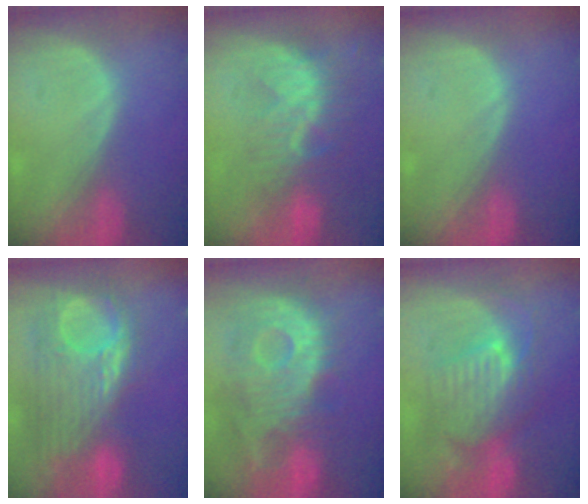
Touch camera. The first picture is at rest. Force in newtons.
{"total": 8.4, "press": 7.6, "slide": 3.5}
{"total": 0.0}
{"total": 12.0, "press": 10.4, "slide": 5.9}
{"total": 12.3, "press": 10.9, "slide": 5.6}
{"total": 9.3, "press": 8.7, "slide": 3.3}